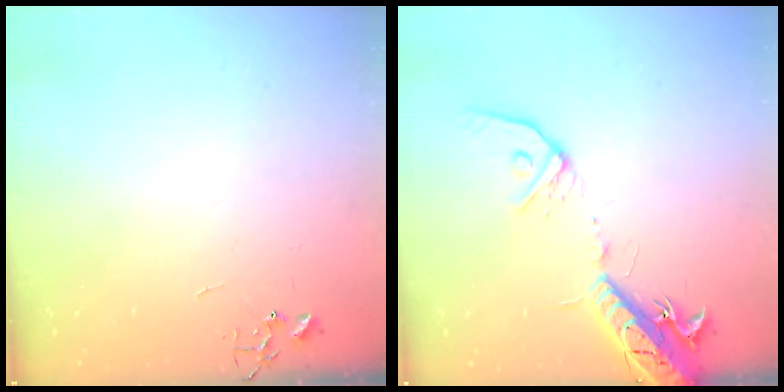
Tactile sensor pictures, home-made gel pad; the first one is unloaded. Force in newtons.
{"total": 16.6, "press": 16.3, "slide": 3.5}